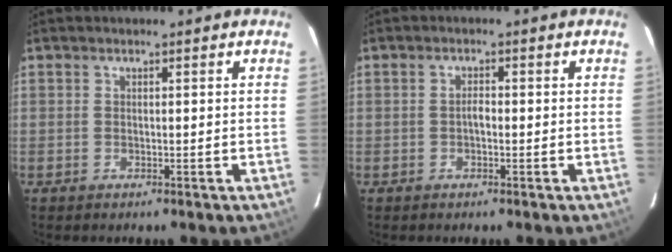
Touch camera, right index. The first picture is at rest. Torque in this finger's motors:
{"motor_torque": [0.42, -0.17, 0.14, 0.04]}